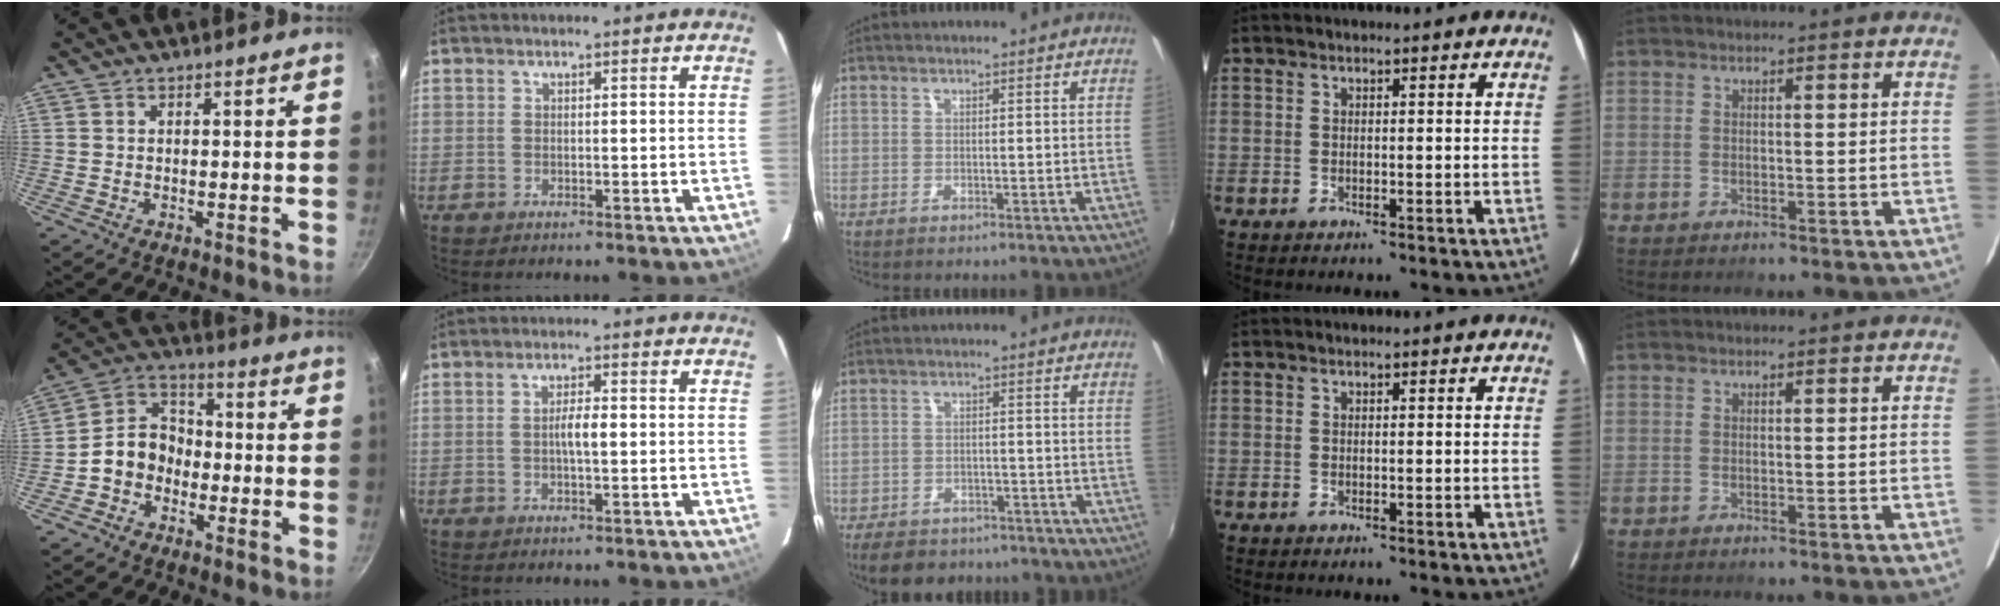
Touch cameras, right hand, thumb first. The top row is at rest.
{"thumb": {"total": 9.2, "force": [-2.7, 7.5, 4.6], "torque": [-0.047, 0.046, -0.068]}, "index": {"total": 3.1, "force": [-0.1, 0.7, 3.0], "torque": [-0.054, 0.004, -0.002]}, "middle": {"total": 10.4, "force": [-8.2, 5.0, 3.9], "torque": [-0.094, -0.008, -0.121]}}